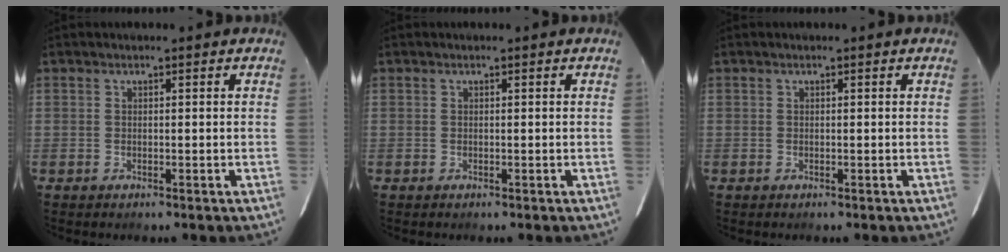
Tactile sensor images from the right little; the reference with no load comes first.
{"total": 0.0}
{"total": 0.0}